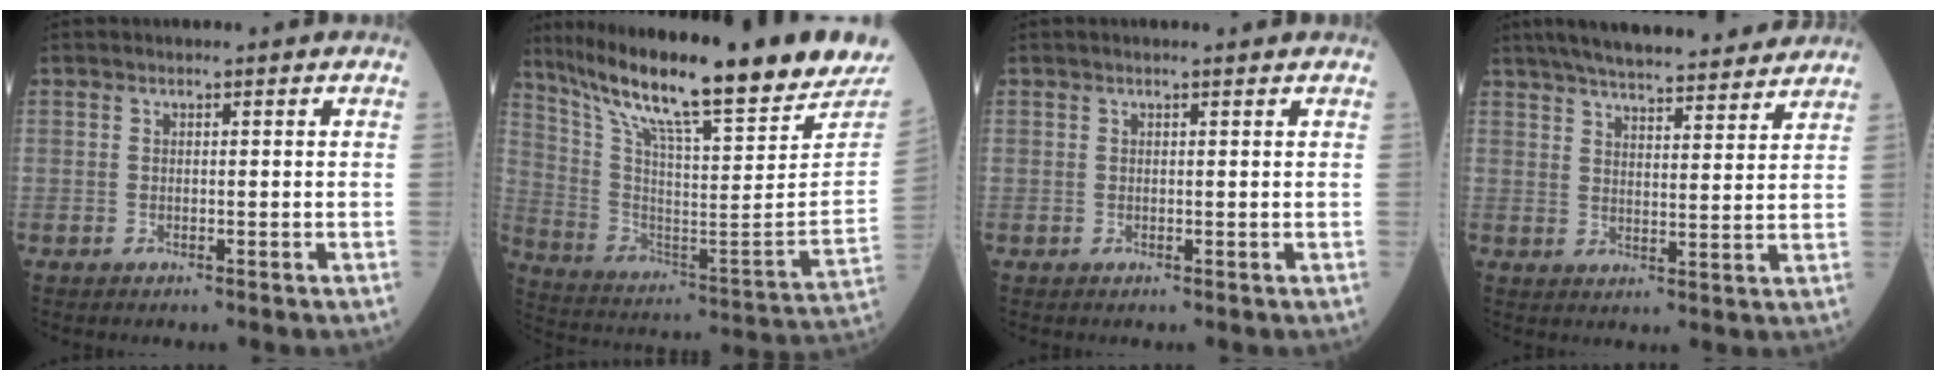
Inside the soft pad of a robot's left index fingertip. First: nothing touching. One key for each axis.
{"total": 28.3, "fx": 22.4, "fy": 2.9, "fz": 17.0, "tx": -0.295, "ty": -0.041, "tz": 0.334}
{"total": 1.4, "fx": 1.2, "fy": -0.1, "fz": 0.6, "tx": -0.012, "ty": 0.009, "tz": 0.019}
{"total": 19.2, "fx": 16.8, "fy": 3.2, "fz": 8.7, "tx": -0.137, "ty": 0.032, "tz": 0.238}